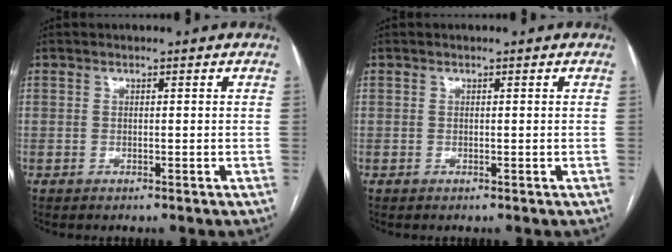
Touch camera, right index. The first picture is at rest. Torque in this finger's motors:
{"motor_torque": [0.00, 0.00, 0.00, 0.00]}